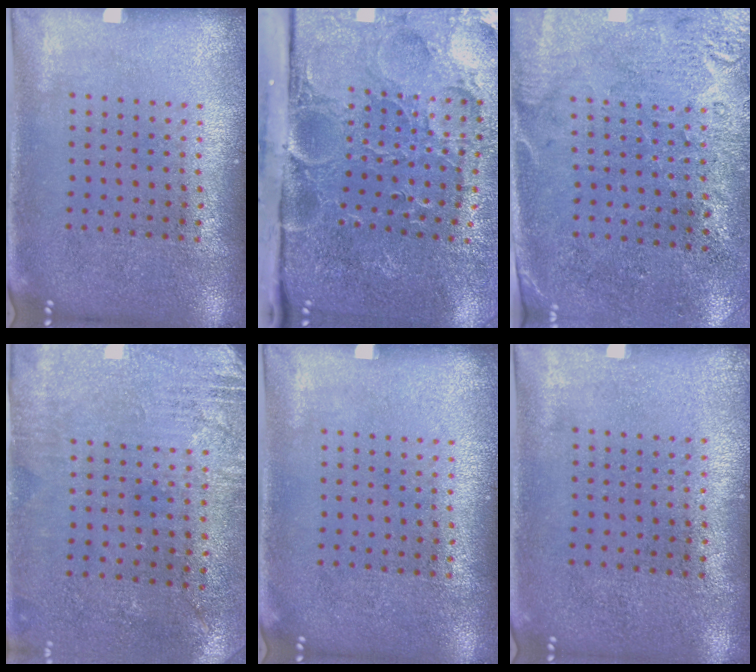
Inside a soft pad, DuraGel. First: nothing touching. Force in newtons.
{"total": 5.3, "press": 4.1, "slide": 3.4}
{"total": 2.8, "press": 2.4, "slide": 1.4}
{"total": 2.8, "press": 2.4, "slide": 1.5}
{"total": 0.0}
{"total": 0.0}